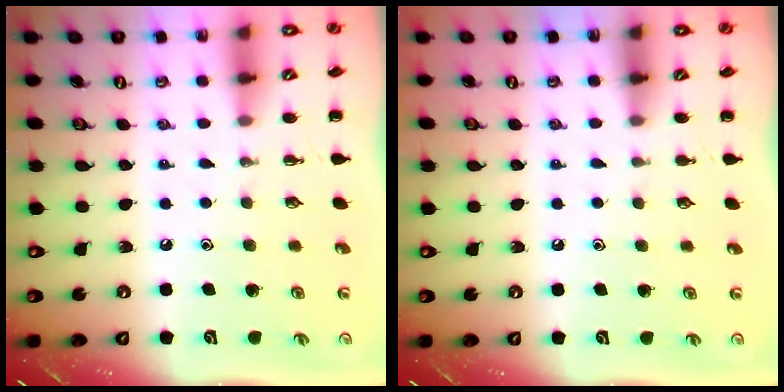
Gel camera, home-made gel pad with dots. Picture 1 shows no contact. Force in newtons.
{"total": 0.9, "press": 0.9, "slide": 0.2}